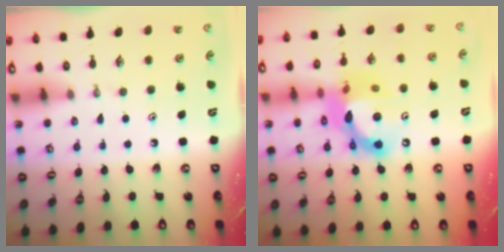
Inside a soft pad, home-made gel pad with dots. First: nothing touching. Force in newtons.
{"total": 15.4, "press": 15.4, "slide": 1.2}